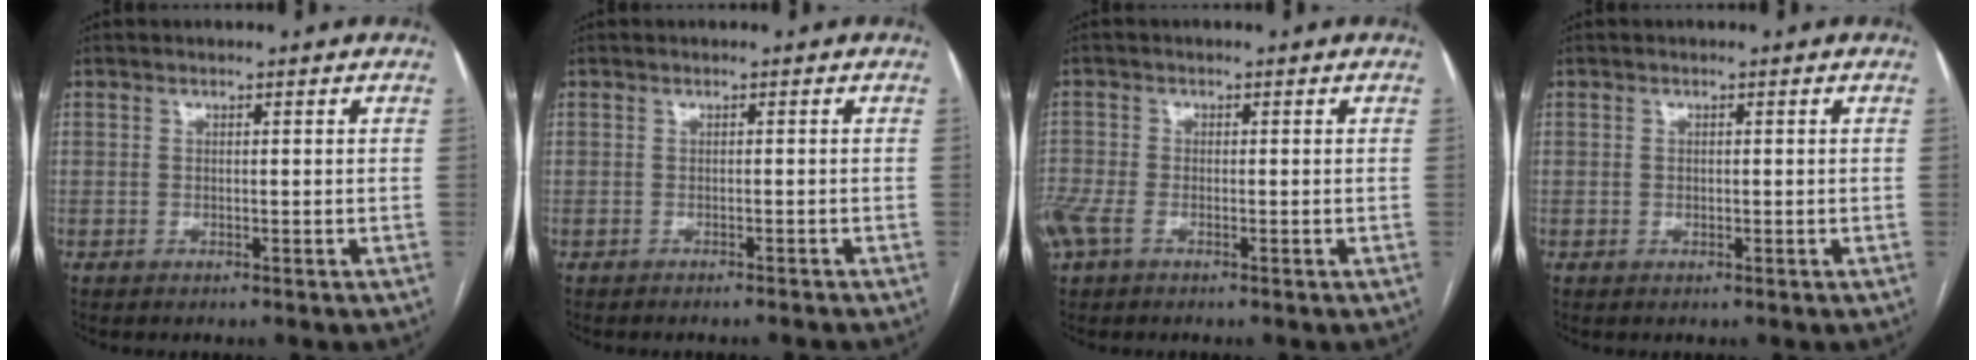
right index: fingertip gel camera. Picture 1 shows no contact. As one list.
[{"total": 2.3, "force": [-2.3, -0.1, 0.7], "torque": [-0.007, -0.002, -0.029]}, {"total": 5.4, "force": [-2.6, 3.2, 3.6], "torque": [-0.104, 0.004, -0.047]}, {"total": 0.7, "force": [-0.1, 0.6, 0.3], "torque": [-0.006, 0.001, 0.000]}]